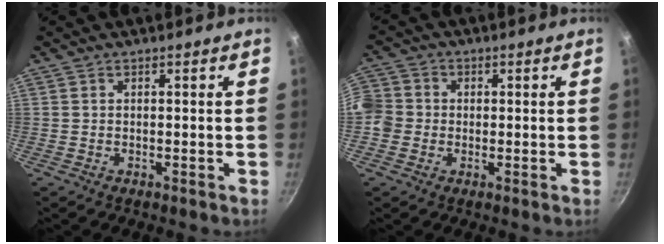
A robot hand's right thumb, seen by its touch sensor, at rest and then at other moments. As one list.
[{"total": 8.5, "force": [-0.6, 7.8, 3.3], "torque": [-0.060, 0.018, -0.028]}]